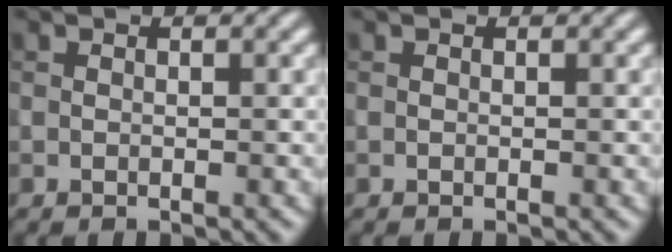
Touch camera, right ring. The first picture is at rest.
{"total": 0.0}